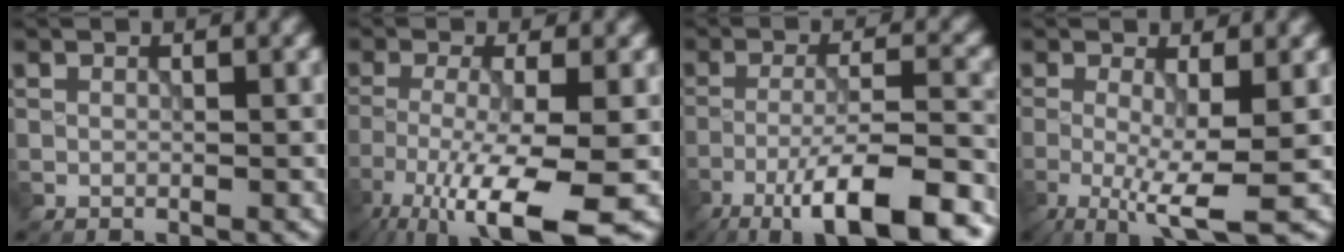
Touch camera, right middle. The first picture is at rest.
{"total": 9.2, "force": [-5.2, 1.8, 7.4], "torque": [-0.133, -0.016, -0.096]}
{"total": 10.5, "force": [-6.4, 2.1, 8.0], "torque": [-0.130, 0.006, -0.109]}
{"total": 5.6, "force": [-1.4, 1.0, 5.3], "torque": [-0.097, -0.011, -0.028]}